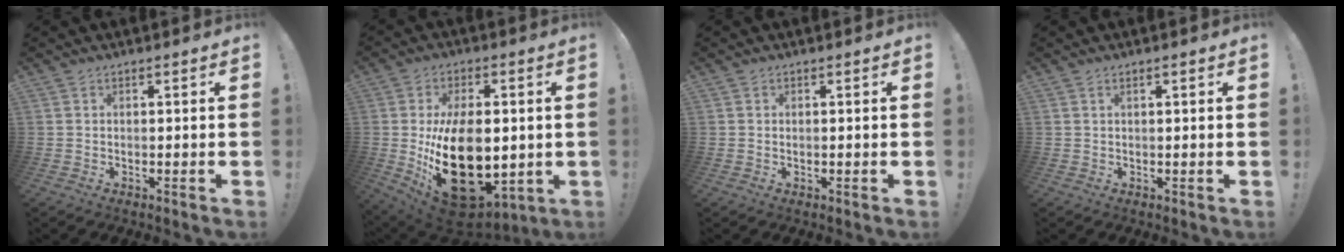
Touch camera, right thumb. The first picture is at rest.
{"total": 25.5, "force": [-2.7, 15.2, 20.3], "torque": [-0.357, -0.005, -0.024]}
{"total": 0.0}
{"total": 1.1, "force": [0.4, 0.0, 1.0], "torque": [-0.019, 0.001, 0.006]}